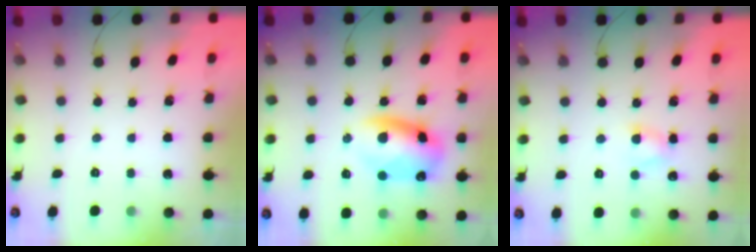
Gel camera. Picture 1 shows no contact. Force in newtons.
{"total": 11.1, "press": 10.8, "slide": 2.3}
{"total": 3.9, "press": 3.8, "slide": 1.2}